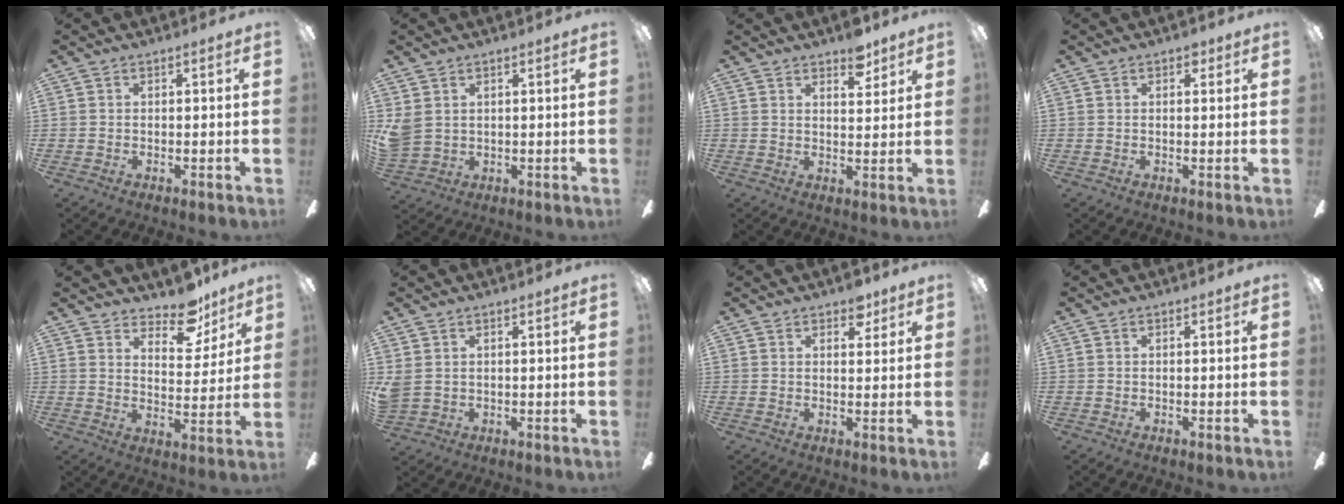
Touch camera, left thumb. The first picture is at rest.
{"total": 5.0, "force": [2.1, 3.8, 2.3], "torque": [-0.056, 0.005, 0.046]}
{"total": 5.9, "force": [4.7, 2.5, 2.7], "torque": [-0.023, -0.023, 0.079]}
{"total": 1.8, "force": [1.0, 1.1, 0.9], "torque": [-0.002, -0.002, 0.014]}
{"total": 11.4, "force": [9.0, 5.2, 4.7], "torque": [-0.058, -0.054, 0.161]}
{"total": 3.4, "force": [1.4, 2.6, 1.6], "torque": [-0.034, 0.006, 0.029]}
{"total": 4.4, "force": [3.2, 2.4, 1.9], "torque": [-0.011, -0.009, 0.053]}
{"total": 0.0}